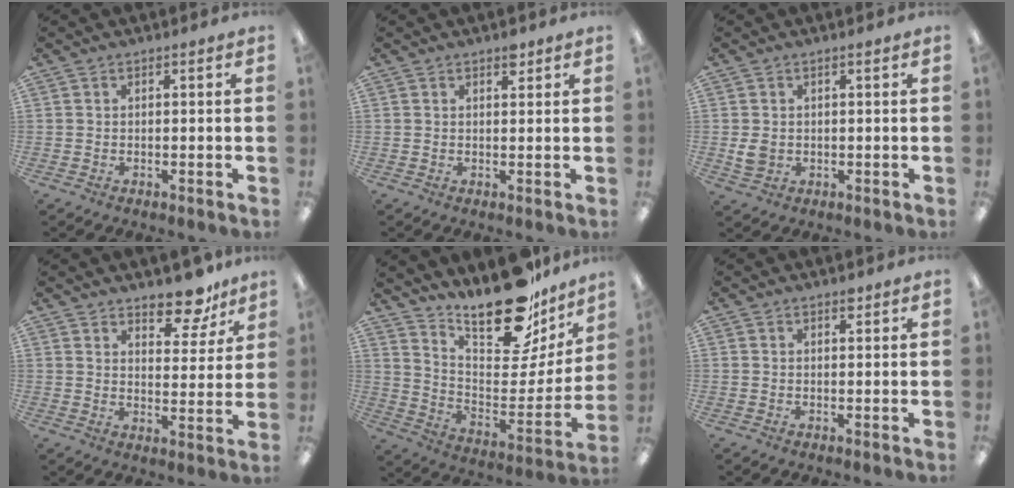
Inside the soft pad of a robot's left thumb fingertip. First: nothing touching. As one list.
[{"total": 2.3, "force": [1.6, 1.1, 1.3], "torque": [-0.003, -0.008, 0.023]}, {"total": 3.5, "force": [0.2, 2.8, 2.2], "torque": [-0.024, -0.001, 0.003]}, {"total": 9.5, "force": [7.8, 3.9, 3.8], "torque": [-0.034, -0.056, 0.136]}, {"total": 22.3, "force": [18.9, 7.1, 9.6], "torque": [-0.130, -0.149, 0.320]}, {"total": 1.3, "force": [1.0, 0.5, 0.6], "torque": [0.001, -0.006, 0.014]}]